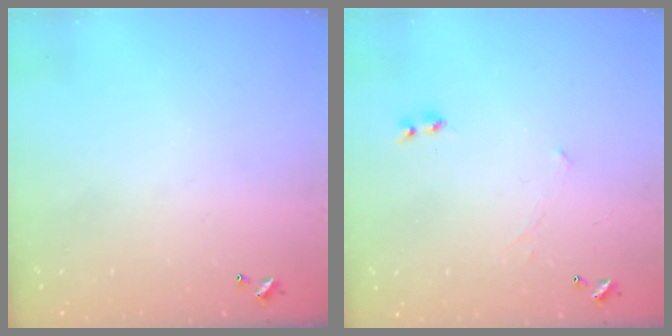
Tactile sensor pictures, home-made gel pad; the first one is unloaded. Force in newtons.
{"total": 2.3, "press": 2.3, "slide": 0.2}